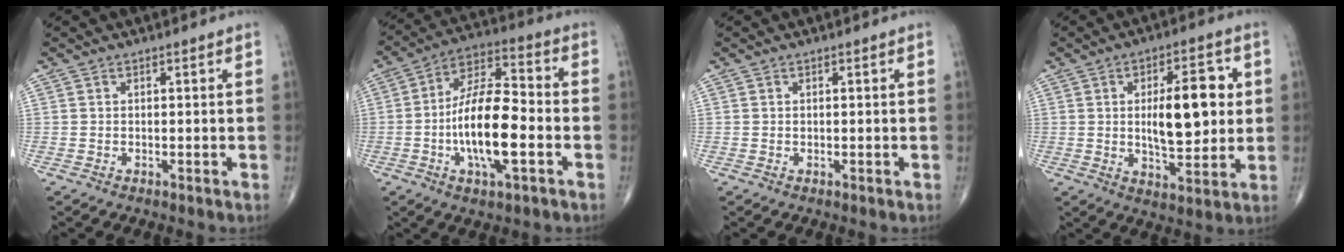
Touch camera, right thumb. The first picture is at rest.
{"total": 16.1, "force": [-3.6, 5.8, 14.5], "torque": [-0.260, 0.030, -0.069]}
{"total": 0.0}
{"total": 14.0, "force": [1.7, 5.9, 12.6], "torque": [-0.164, -0.009, 0.029]}